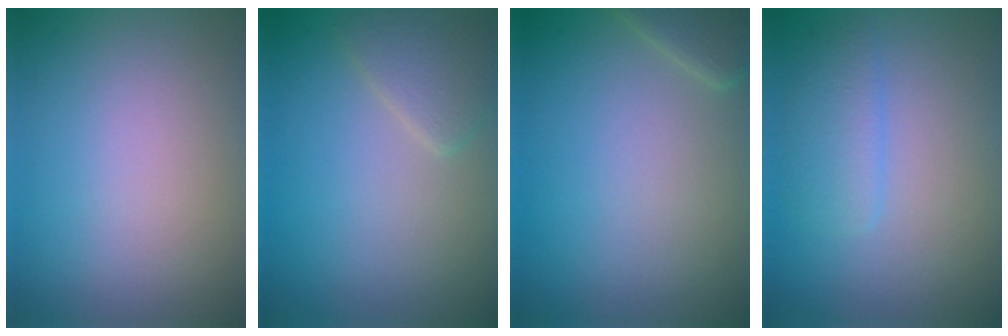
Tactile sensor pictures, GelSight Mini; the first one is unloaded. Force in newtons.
{"total": 2.2, "press": 2.2, "slide": 0.1}
{"total": 1.8, "press": 1.8, "slide": 0.1}
{"total": 2.3, "press": 2.3, "slide": 0.1}